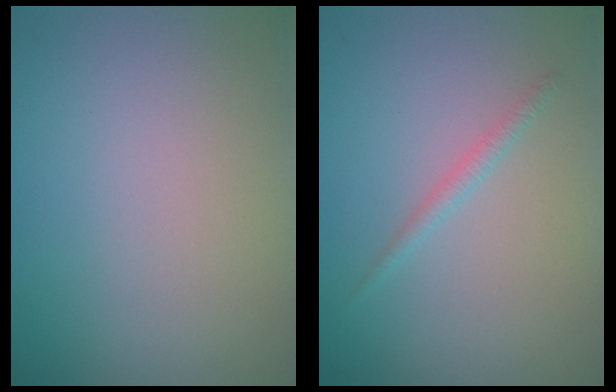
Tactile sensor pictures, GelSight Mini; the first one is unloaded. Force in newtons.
{"total": 1.0, "press": 1.0, "slide": 0.1}